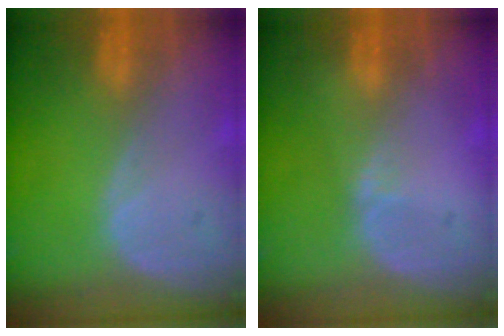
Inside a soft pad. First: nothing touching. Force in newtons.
{"total": 0.8, "press": 0.8, "slide": 0.4}